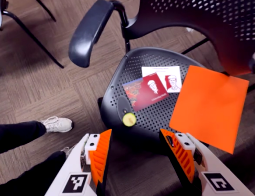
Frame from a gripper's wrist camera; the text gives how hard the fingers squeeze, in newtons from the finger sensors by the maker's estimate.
{"total": 0.5, "left": 0.7, "right": 0.4}